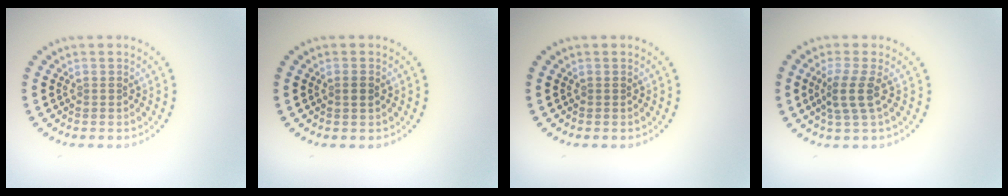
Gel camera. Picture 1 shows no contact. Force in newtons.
{"total": 0.8, "press": 0.8, "slide": 0.2}
{"total": 0.0}
{"total": 2.5, "press": 1.9, "slide": 1.7}